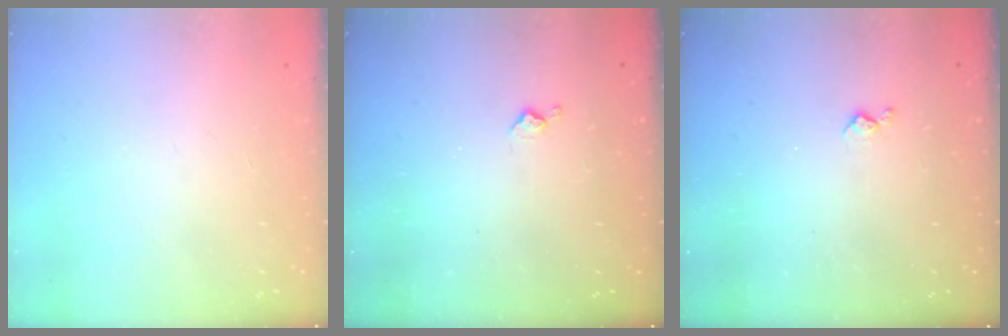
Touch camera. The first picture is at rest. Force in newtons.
{"total": 3.3, "press": 3.3, "slide": 0.6}
{"total": 3.2, "press": 3.1, "slide": 0.6}